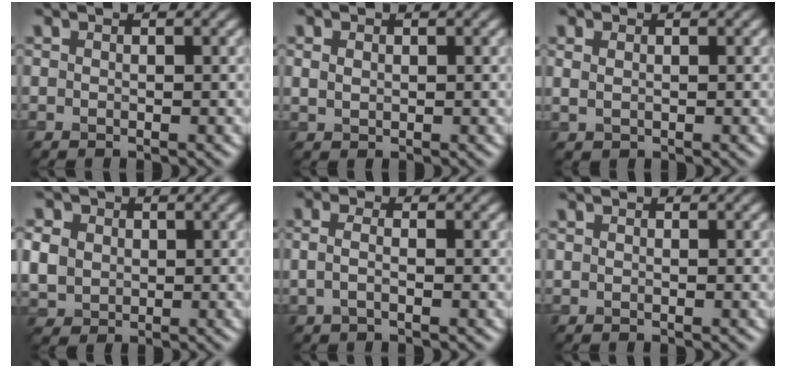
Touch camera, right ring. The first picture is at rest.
{"total": 1.1, "force": [0.3, 0.8, 0.7], "torque": [-0.017, -0.001, 0.007]}
{"total": 1.1, "force": [0.4, 0.6, 0.9], "torque": [-0.024, -0.002, 0.011]}
{"total": 6.5, "force": [1.3, 5.5, 3.1], "torque": [-0.087, 0.022, 0.016]}
{"total": 1.6, "force": [-0.3, 0.6, 1.4], "torque": [-0.040, -0.001, -0.015]}
{"total": 0.0}